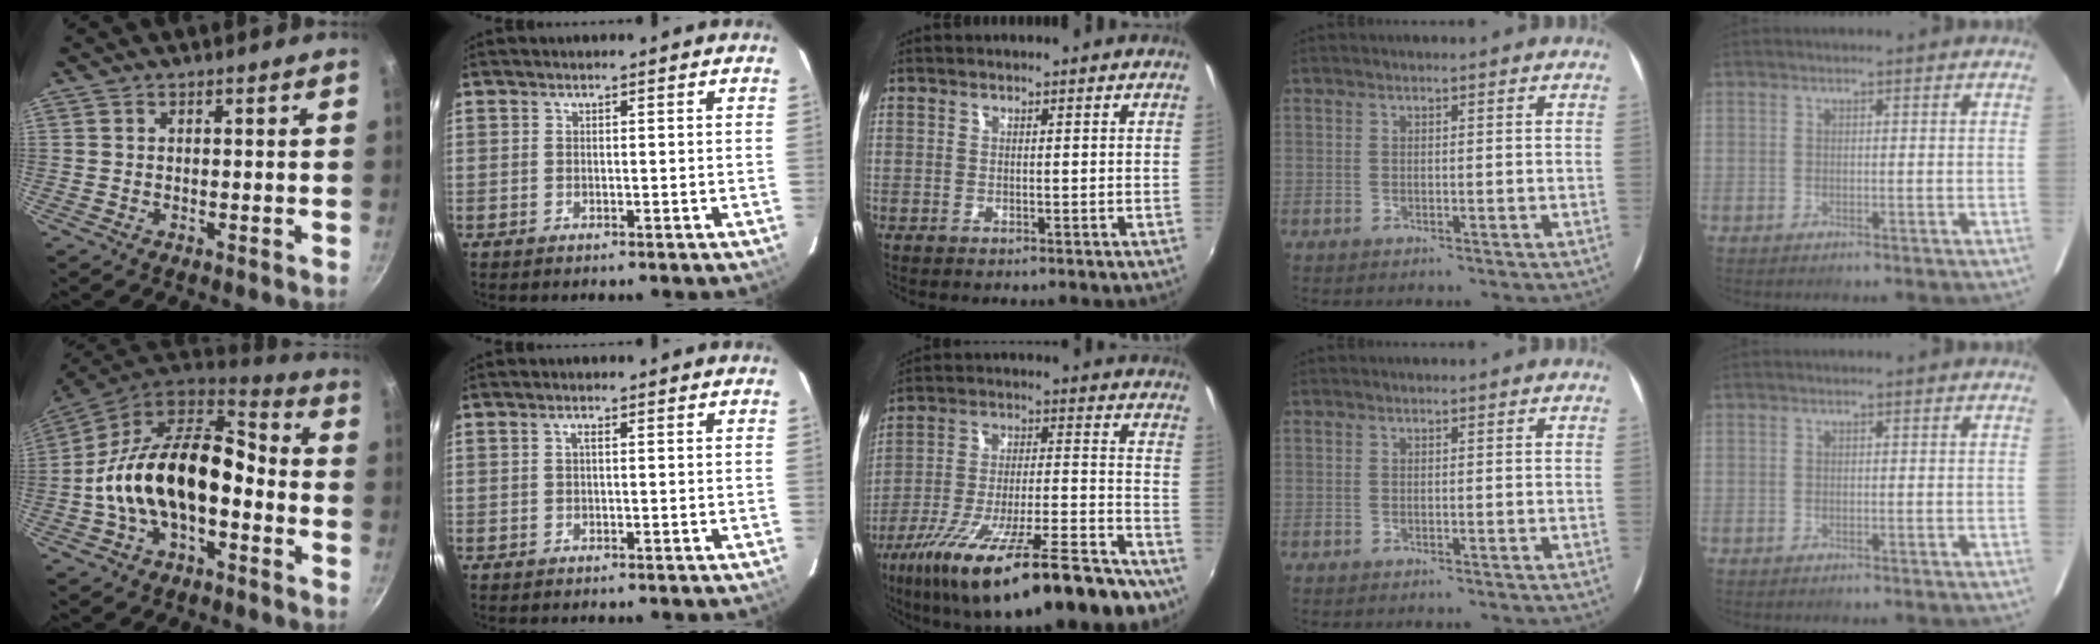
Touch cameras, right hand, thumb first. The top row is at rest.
{"thumb": {"total": 20.2, "force": [-3.8, 11.6, 16.1], "torque": [-0.261, 0.057, -0.081]}, "index": {"total": 0.9, "force": [0.1, 0.2, 0.8], "torque": [-0.015, 0.005, -0.001]}, "middle": {"total": 27.8, "force": [-19.2, 6.1, 19.2], "torque": [-0.320, -0.065, -0.286]}}